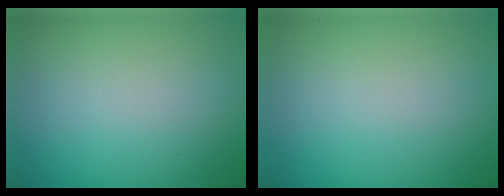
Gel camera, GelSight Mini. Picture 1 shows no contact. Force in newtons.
{"total": 0.0}